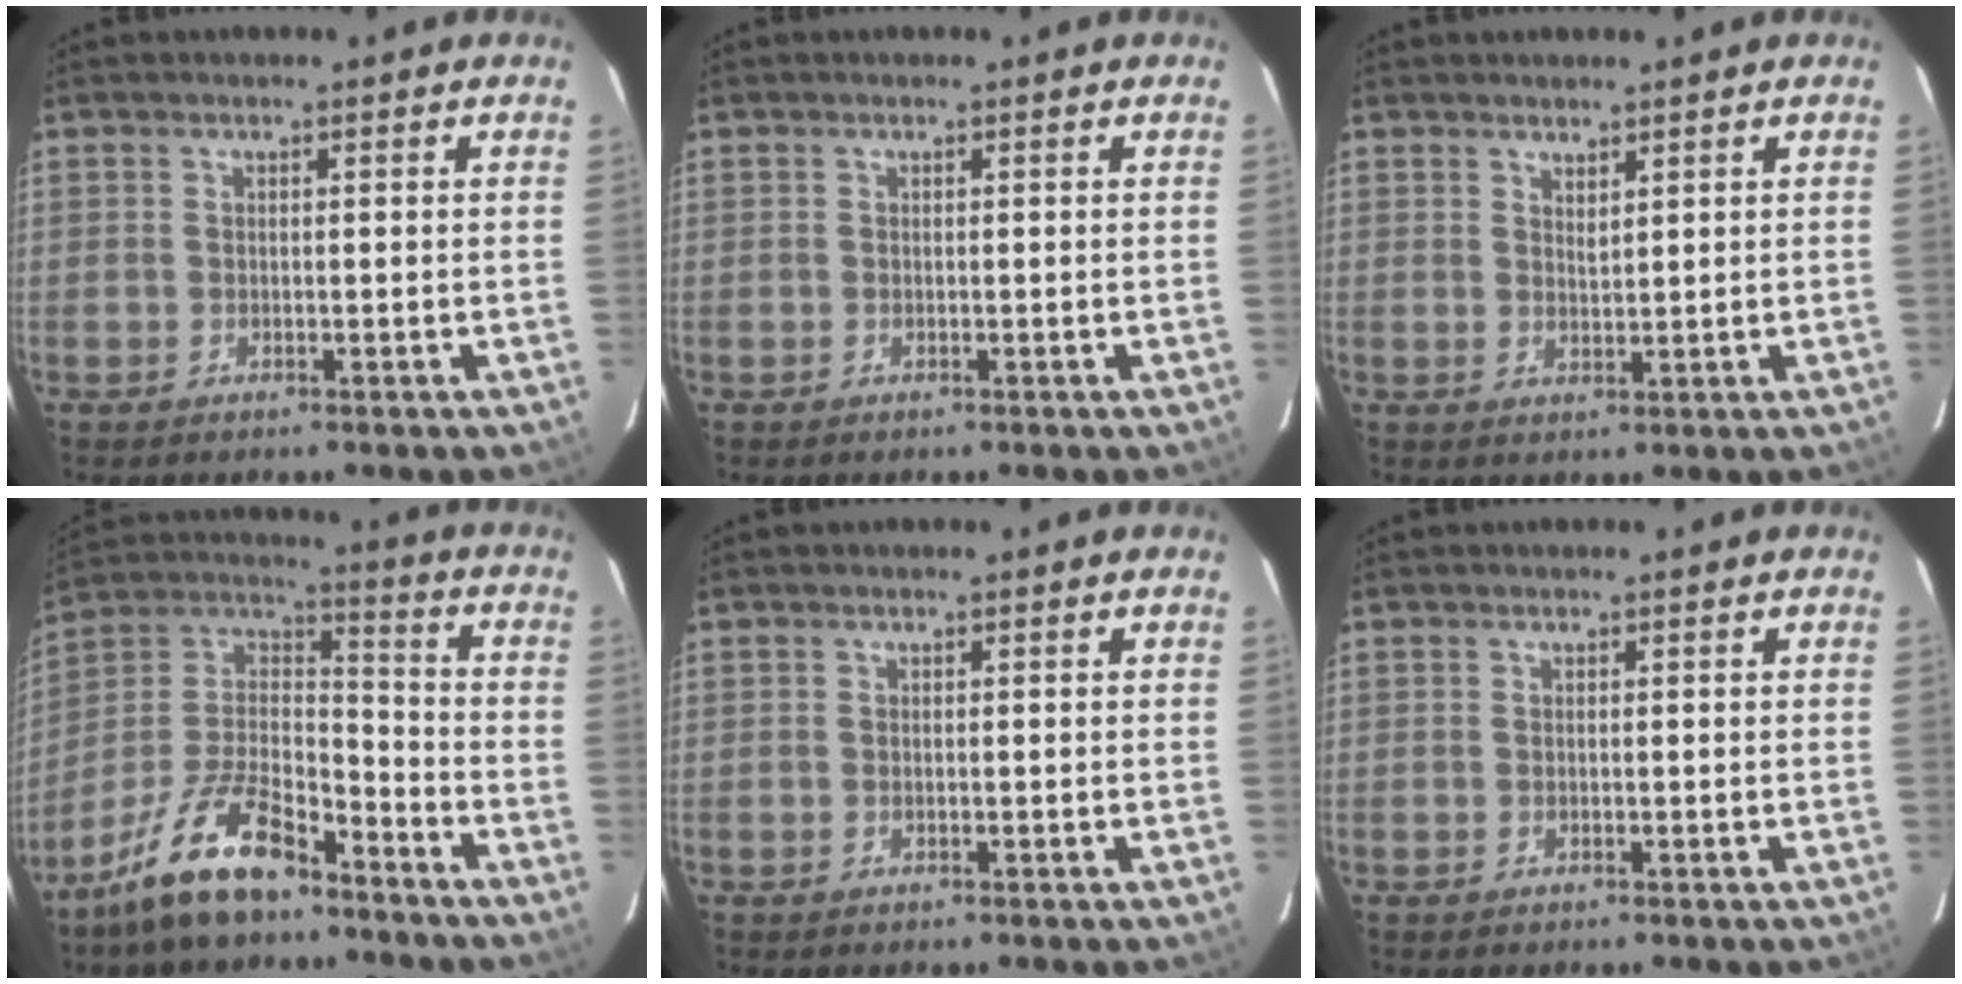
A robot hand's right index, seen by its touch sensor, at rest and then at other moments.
{"total": 0.0}
{"total": 1.8, "force": [1.5, 0.5, 0.9], "torque": [-0.013, 0.000, 0.027]}
{"total": 15.8, "force": [-10.9, 5.9, 9.9], "torque": [-0.209, 0.016, -0.201]}
{"total": 0.0}
{"total": 0.0}